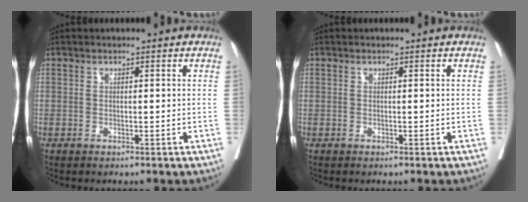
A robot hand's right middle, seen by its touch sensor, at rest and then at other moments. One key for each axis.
{"total": 0.0}